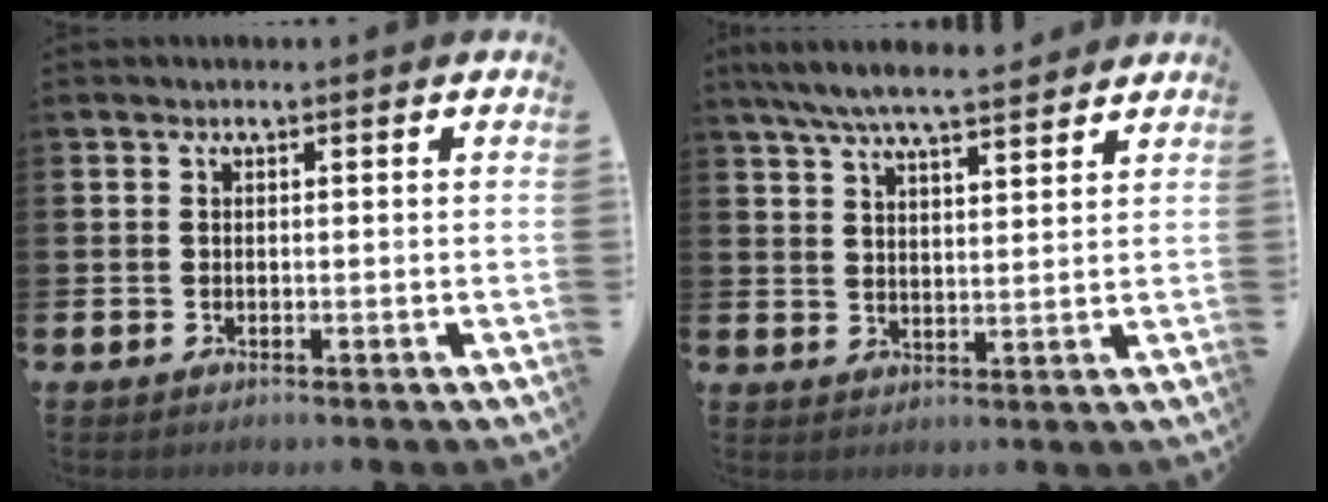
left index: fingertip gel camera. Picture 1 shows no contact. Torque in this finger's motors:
{"motor_torque": [0.98, -1.13, 0.19, 0.21]}